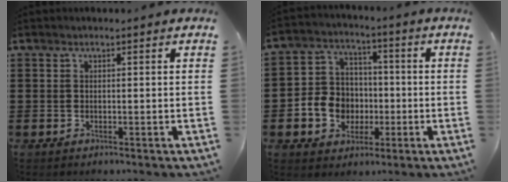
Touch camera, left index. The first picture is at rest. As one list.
[{"total": 7.7, "force": [-1.7, 7.0, 2.6], "torque": [-0.081, 0.022, -0.030]}]